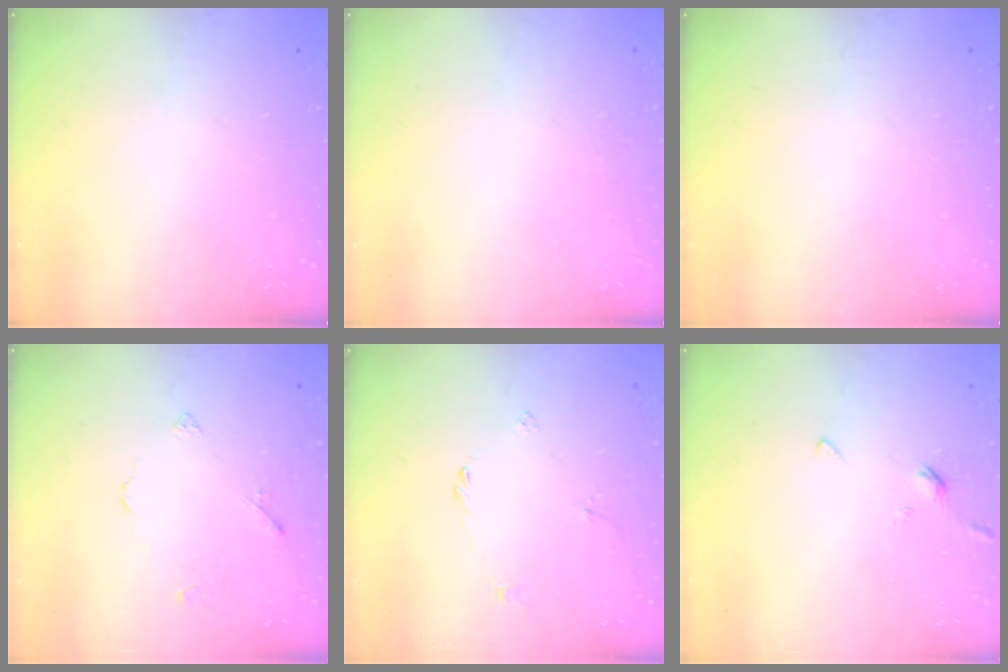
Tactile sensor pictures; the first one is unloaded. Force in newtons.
{"total": 2.0, "press": 2.0, "slide": 0.1}
{"total": 0.0}
{"total": 2.7, "press": 2.7, "slide": 0.5}
{"total": 1.8, "press": 1.8, "slide": 0.5}
{"total": 2.1, "press": 2.0, "slide": 0.6}